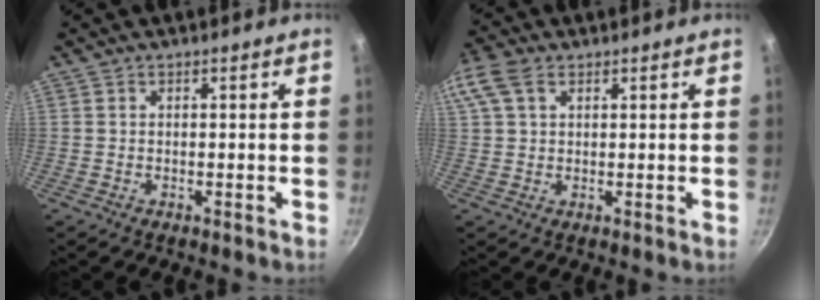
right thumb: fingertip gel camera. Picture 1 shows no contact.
{"total": 7.4, "force": [3.3, 4.6, 4.8], "torque": [-0.103, 0.022, 0.061]}